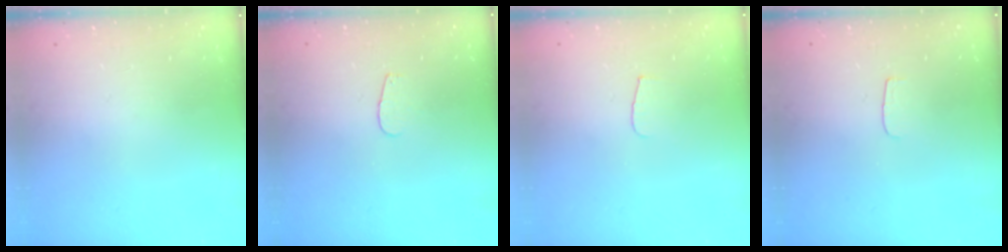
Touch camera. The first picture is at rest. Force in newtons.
{"total": 2.8, "press": 2.8, "slide": 0.2}
{"total": 4.3, "press": 4.2, "slide": 0.4}
{"total": 3.5, "press": 3.4, "slide": 0.4}